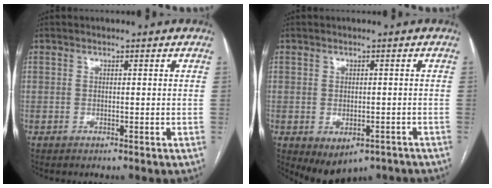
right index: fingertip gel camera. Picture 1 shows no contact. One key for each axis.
{"total": 6.7, "fx": -4.0, "fy": 4.1, "fz": 3.4, "tx": -0.043, "ty": 0.004, "tz": -0.046}